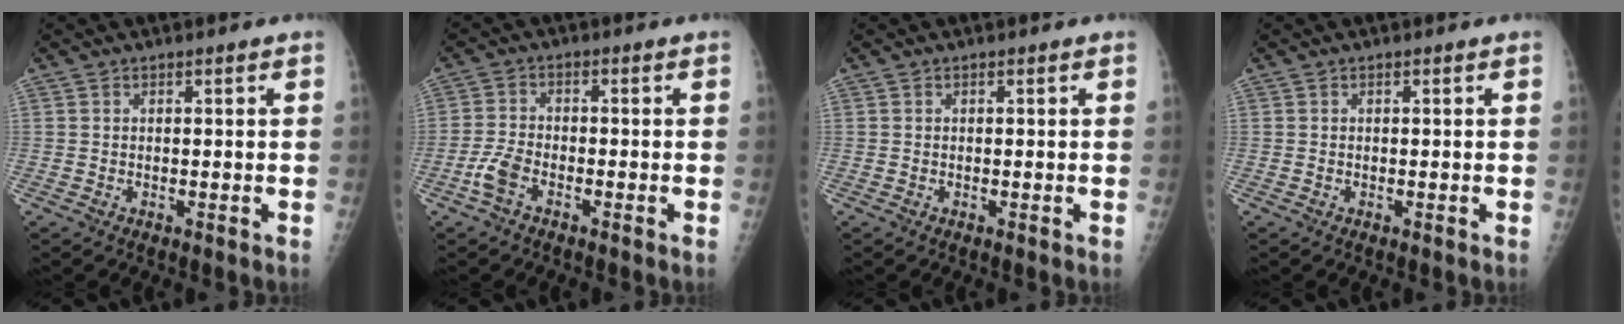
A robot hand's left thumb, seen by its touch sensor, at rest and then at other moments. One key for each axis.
{"total": 4.1, "fx": -2.4, "fy": 1.9, "fz": 2.7, "tx": -0.062, "ty": 0.011, "tz": -0.051}
{"total": 0.0}
{"total": 0.0}